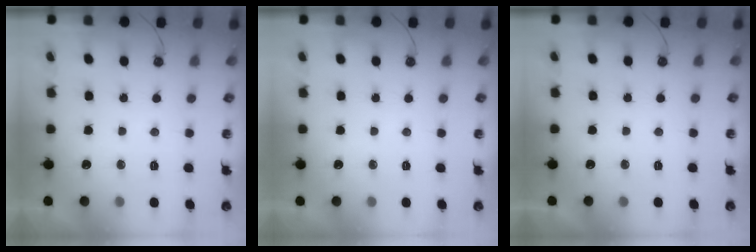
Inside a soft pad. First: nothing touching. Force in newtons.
{"total": 0.0}
{"total": 0.0}